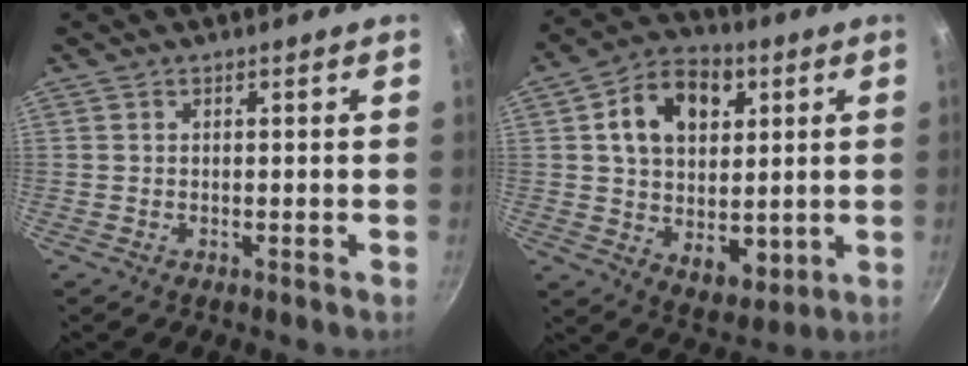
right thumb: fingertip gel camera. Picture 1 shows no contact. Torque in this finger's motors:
{"motor_torque": [-1.13, 1.72, 0.76, -0.54, 0.39]}